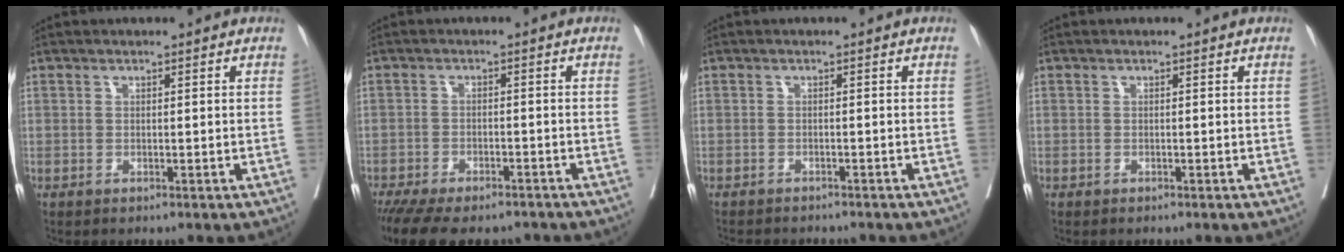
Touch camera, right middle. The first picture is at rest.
{"total": 13.0, "force": [-10.7, 4.2, 6.0], "torque": [-0.126, -0.015, -0.152]}
{"total": 6.1, "force": [-5.7, 1.2, 2.0], "torque": [-0.026, -0.006, -0.076]}
{"total": 0.0}